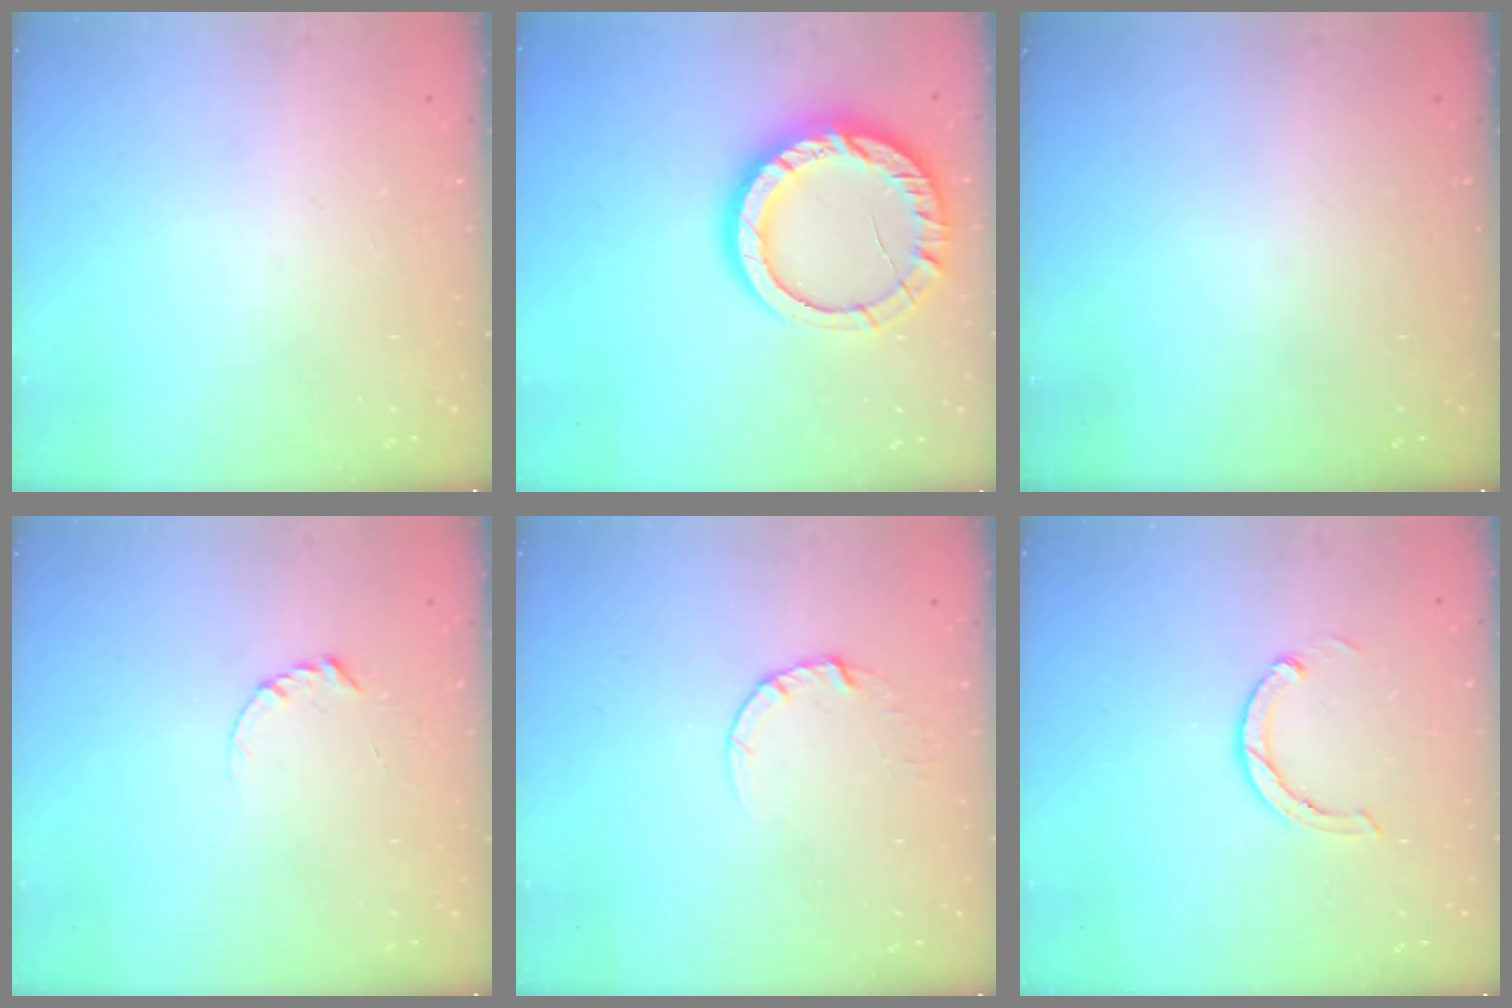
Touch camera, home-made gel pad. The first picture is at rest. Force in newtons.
{"total": 15.1, "press": 15.0, "slide": 1.2}
{"total": 0.0}
{"total": 3.2, "press": 3.2, "slide": 0.3}
{"total": 2.7, "press": 2.7, "slide": 0.2}
{"total": 3.0, "press": 3.0, "slide": 0.1}